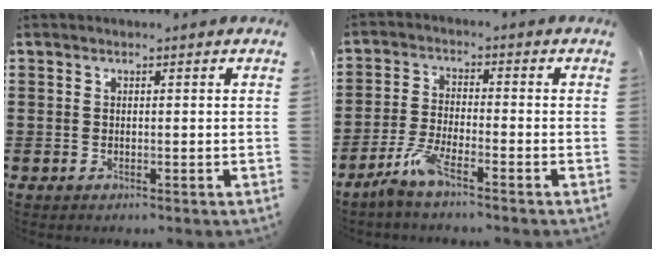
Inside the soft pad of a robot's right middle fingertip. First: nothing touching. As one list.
[{"total": 5.1, "force": [-3.7, 0.8, 3.4], "torque": [-0.083, -0.007, -0.073]}]